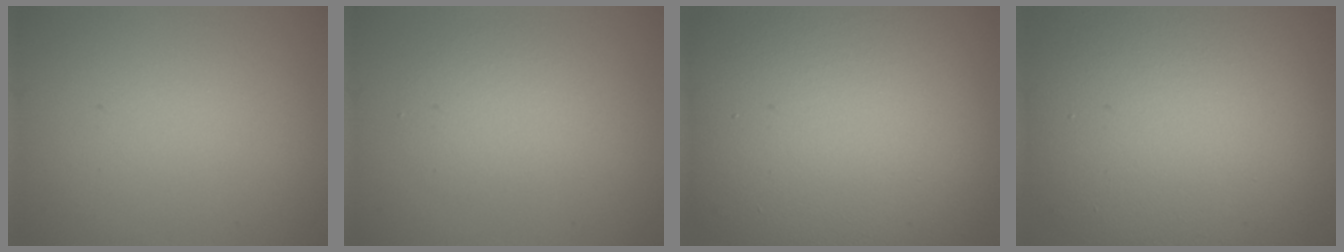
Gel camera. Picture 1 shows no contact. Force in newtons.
{"total": 2.4, "press": 2.4, "slide": 0.2}
{"total": 18.3, "press": 18.3, "slide": 1.0}
{"total": 14.4, "press": 14.4, "slide": 0.9}